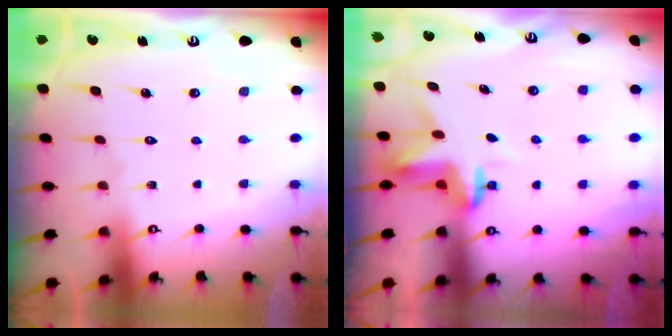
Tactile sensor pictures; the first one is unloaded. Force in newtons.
{"total": 3.6, "press": 3.6, "slide": 0.2}